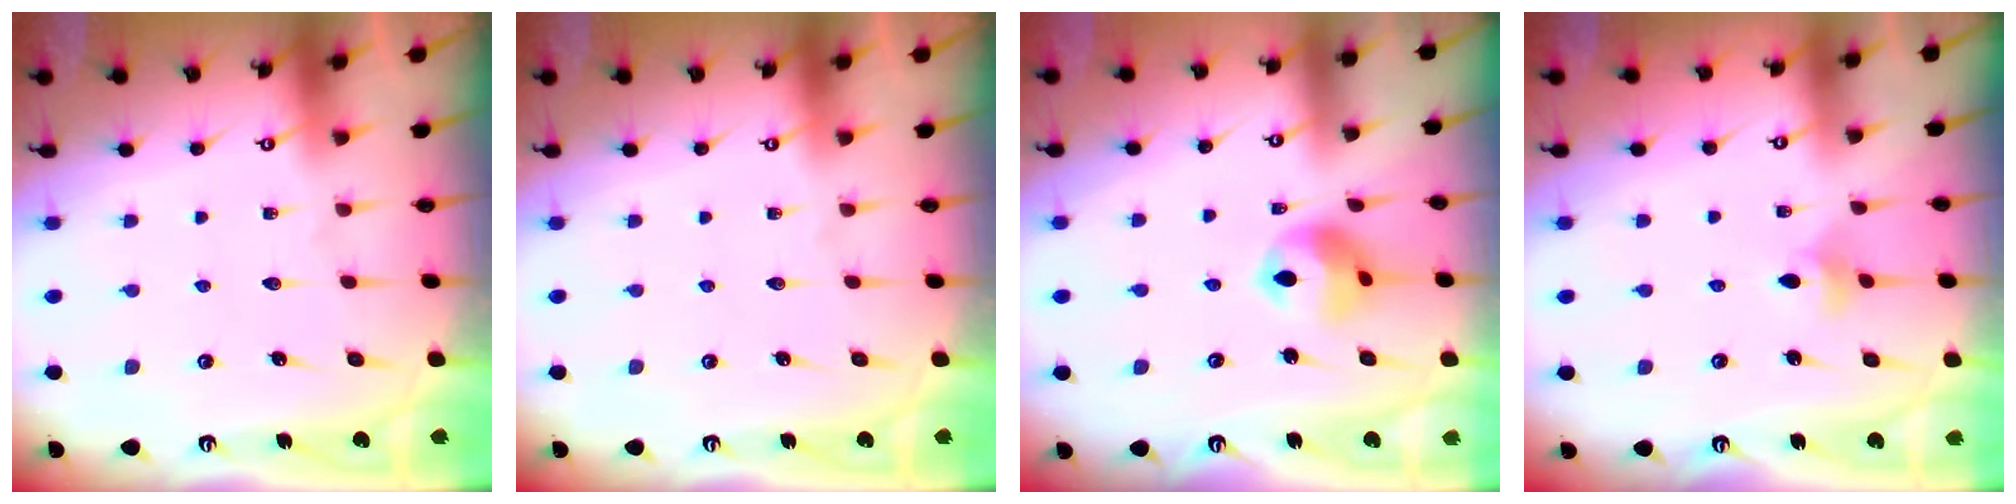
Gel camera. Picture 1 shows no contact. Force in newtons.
{"total": 0.0}
{"total": 10.2, "press": 10.2, "slide": 0.9}
{"total": 4.2, "press": 4.1, "slide": 0.8}